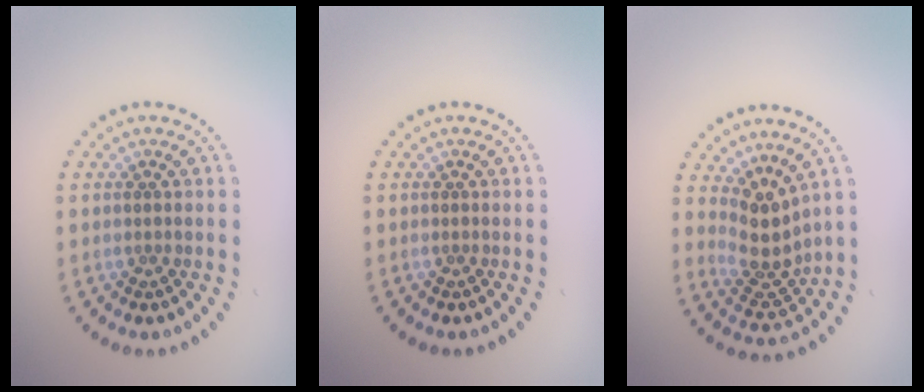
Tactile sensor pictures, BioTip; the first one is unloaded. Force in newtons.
{"total": 0.0}
{"total": 3.6, "press": 2.7, "slide": 2.5}